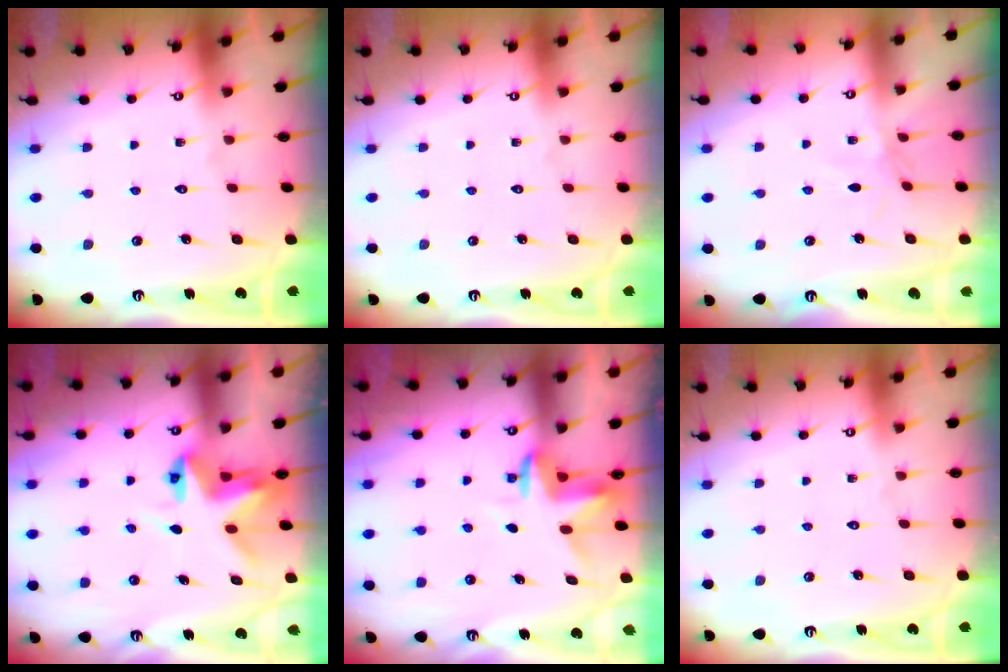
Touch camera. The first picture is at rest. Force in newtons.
{"total": 0.0}
{"total": 1.5, "press": 1.5, "slide": 0.4}
{"total": 5.3, "press": 5.2, "slide": 0.4}
{"total": 3.6, "press": 3.6, "slide": 0.2}
{"total": 0.0}